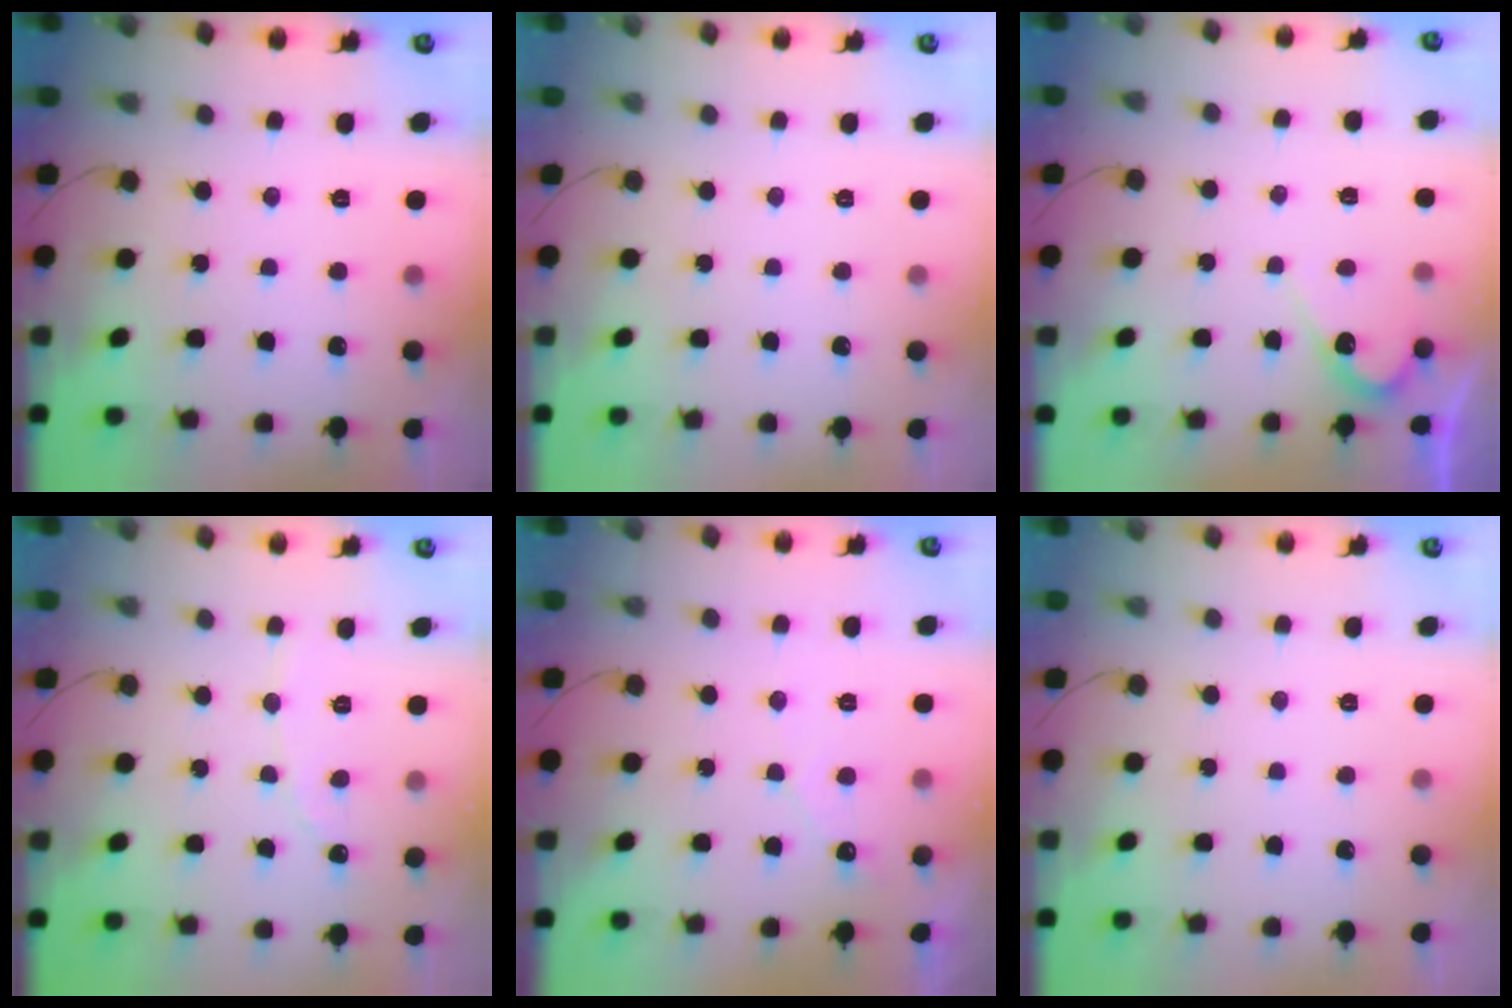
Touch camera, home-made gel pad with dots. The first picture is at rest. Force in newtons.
{"total": 0.0}
{"total": 4.8, "press": 4.7, "slide": 0.3}
{"total": 1.7, "press": 1.7, "slide": 0.1}
{"total": 2.5, "press": 2.5, "slide": 0.1}
{"total": 0.0}